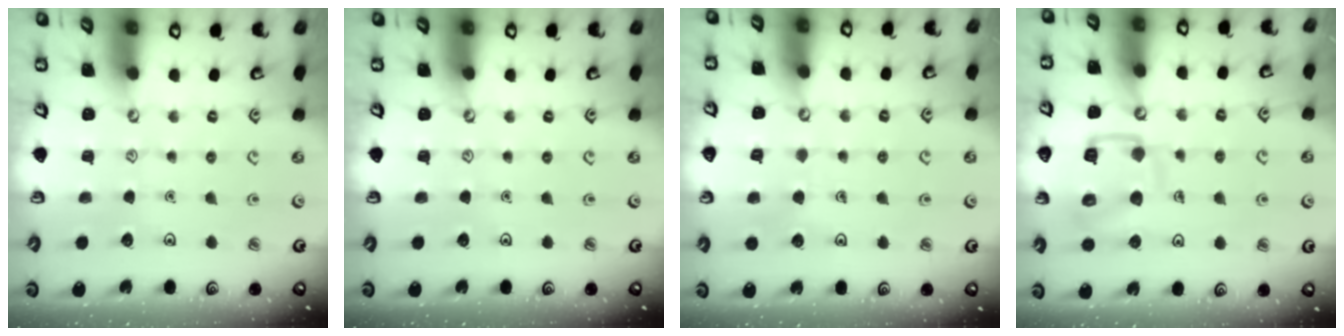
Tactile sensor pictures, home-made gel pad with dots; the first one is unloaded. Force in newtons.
{"total": 0.0}
{"total": 2.9, "press": 2.9, "slide": 0.2}
{"total": 15.0, "press": 14.9, "slide": 1.5}